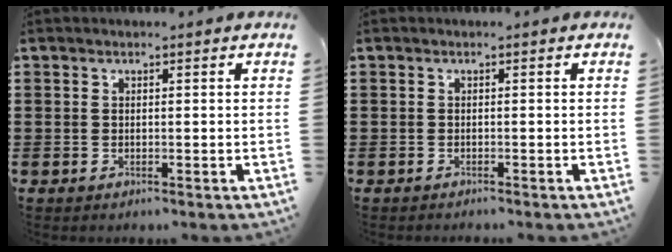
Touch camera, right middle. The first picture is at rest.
{"total": 0.5, "force": [-0.5, 0.1, -0.1], "torque": [0.000, -0.002, -0.010]}